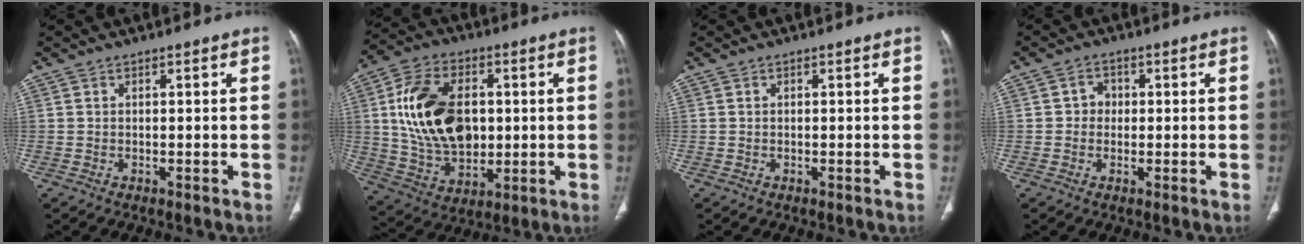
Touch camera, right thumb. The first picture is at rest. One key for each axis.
{"total": 18.8, "fx": 2.3, "fy": 12.2, "fz": 14.1, "tx": -0.231, "ty": -0.002, "tz": 0.052}
{"total": 0.0}
{"total": 2.7, "fx": 0.1, "fy": 2.5, "fz": 1.1, "tx": 0.000, "ty": 0.008, "tz": -0.005}